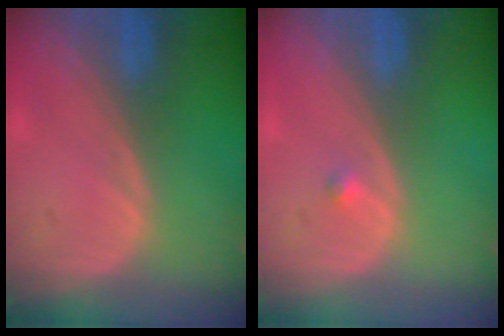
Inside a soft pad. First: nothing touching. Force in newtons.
{"total": 0.7, "press": 0.7, "slide": 0.1}